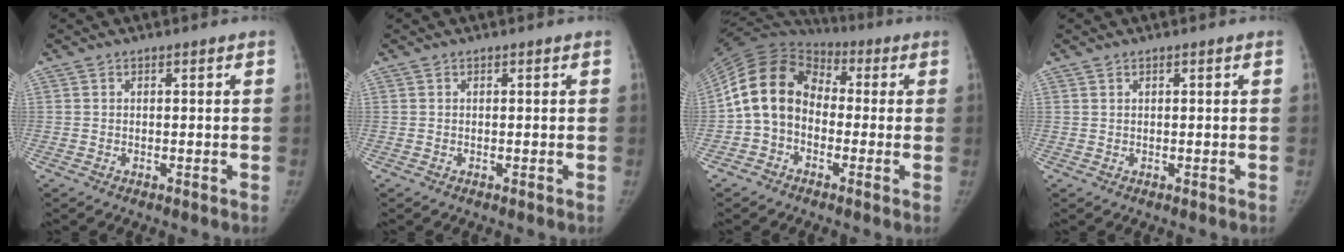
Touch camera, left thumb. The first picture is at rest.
{"total": 0.0}
{"total": 14.2, "force": [-1.5, 11.0, 9.0], "torque": [-0.159, 0.041, -0.044]}
{"total": 0.0}